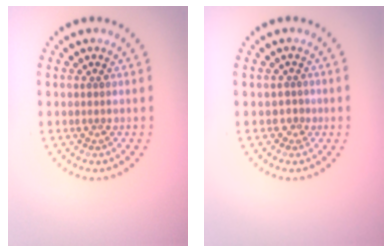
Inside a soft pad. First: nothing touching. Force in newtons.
{"total": 0.8, "press": 0.5, "slide": 0.6}